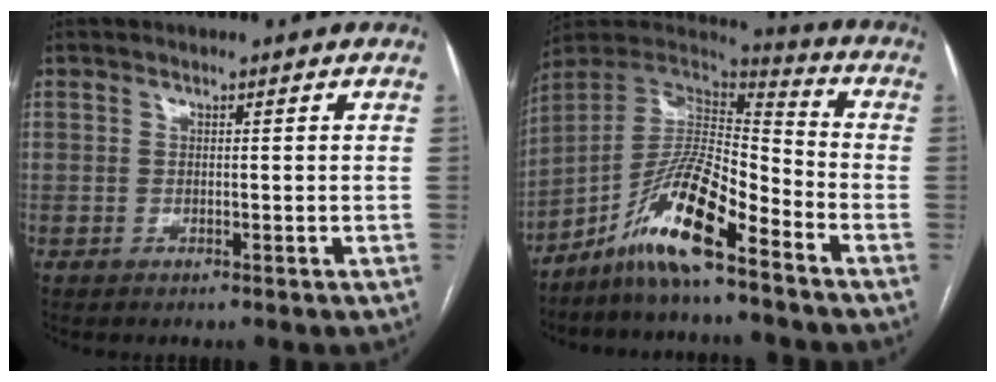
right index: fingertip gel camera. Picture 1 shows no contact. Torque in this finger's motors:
{"motor_torque": [1.09, -0.97, 0.20, 0.02]}